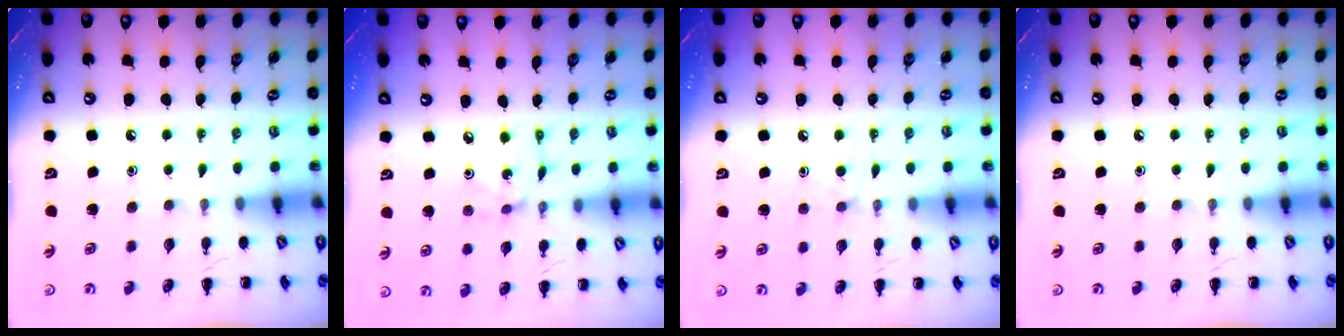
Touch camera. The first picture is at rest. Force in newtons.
{"total": 2.3, "press": 2.2, "slide": 0.3}
{"total": 4.1, "press": 4.0, "slide": 1.2}
{"total": 0.0}